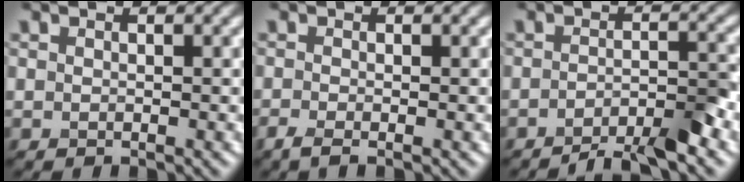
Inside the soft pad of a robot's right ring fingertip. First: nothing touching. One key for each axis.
{"total": 1.5, "fx": -0.9, "fy": 0.3, "fz": 1.1, "tx": -0.024, "ty": -0.011, "tz": -0.024}
{"total": 4.6, "fx": -3.4, "fy": 0.8, "fz": 2.9, "tx": -0.035, "ty": 0.009, "tz": -0.058}